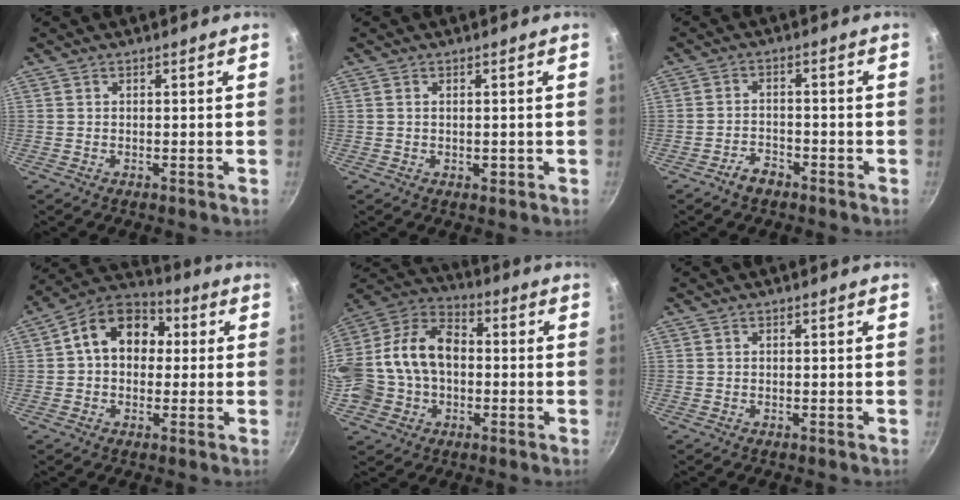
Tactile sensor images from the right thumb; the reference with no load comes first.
{"total": 1.3, "force": [-0.1, 0.7, 1.0], "torque": [-0.014, -0.001, -0.001]}
{"total": 3.5, "force": [-2.7, 1.8, 1.5], "torque": [-0.019, 0.027, -0.046]}
{"total": 13.2, "force": [1.9, 10.0, 8.5], "torque": [-0.097, 0.030, 0.009]}
{"total": 20.7, "force": [-1.4, 15.4, 13.8], "torque": [-0.266, 0.056, -0.032]}
{"total": 0.0}